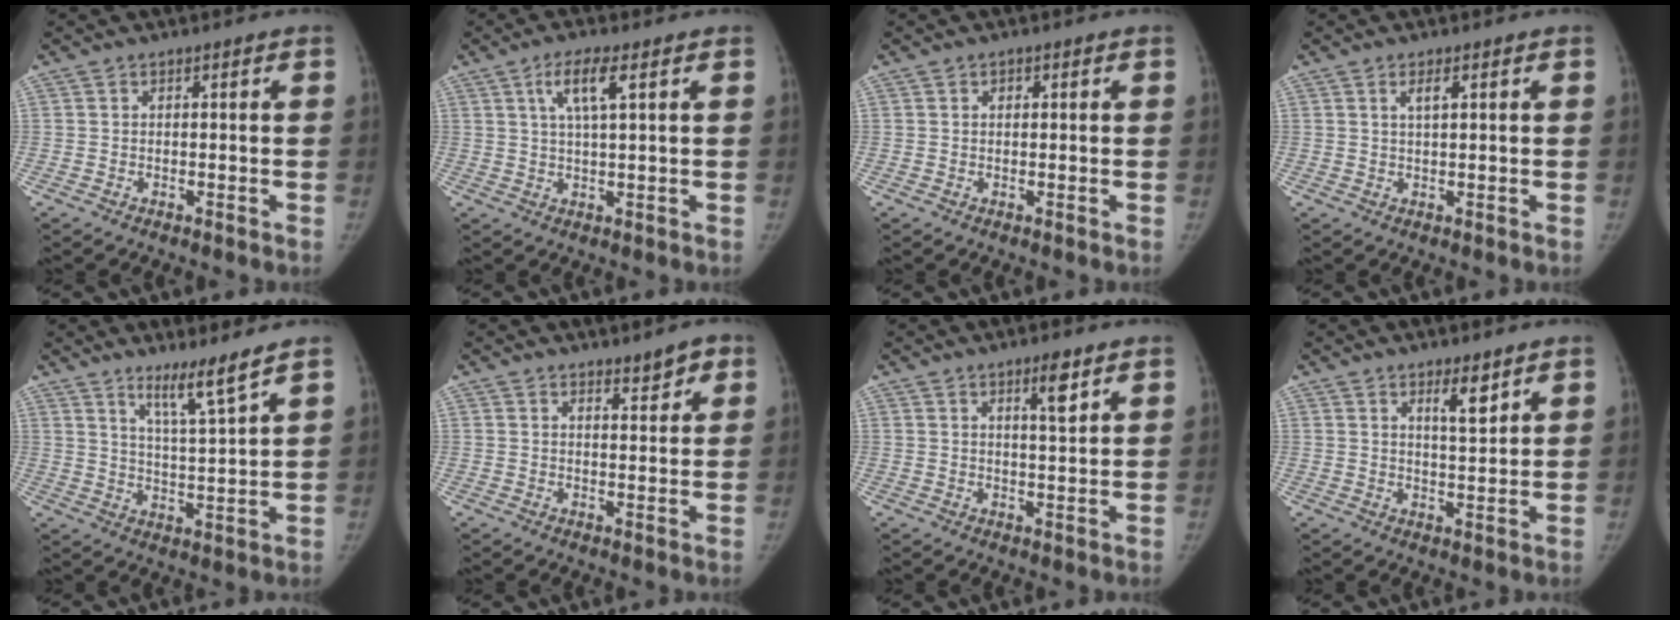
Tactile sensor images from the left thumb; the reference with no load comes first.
{"total": 5.7, "force": [2.4, 1.1, 5.0], "torque": [-0.100, -0.001, 0.047]}
{"total": 0.8, "force": [0.3, 0.6, 0.4], "torque": [-0.002, 0.002, 0.004]}
{"total": 2.0, "force": [0.9, 0.5, 1.7], "torque": [-0.032, -0.002, 0.018]}
{"total": 7.1, "force": [5.3, -0.5, 4.7], "torque": [-0.078, -0.053, 0.099]}
{"total": 3.1, "force": [2.3, 1.1, 1.8], "torque": [-0.009, -0.016, 0.034]}
{"total": 4.2, "force": [2.5, 0.7, 3.3], "torque": [-0.049, -0.019, 0.042]}
{"total": 4.6, "force": [3.0, 1.1, 3.4], "torque": [-0.047, -0.025, 0.050]}